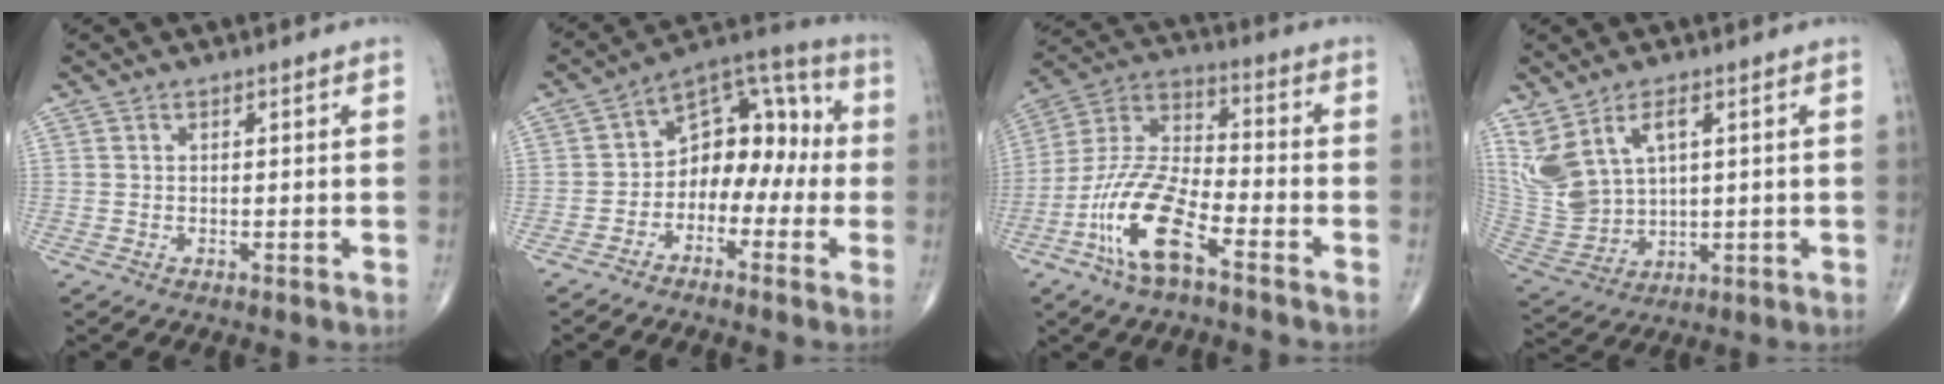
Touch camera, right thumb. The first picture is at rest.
{"total": 12.4, "force": [-2.2, 8.5, 8.8], "torque": [-0.086, 0.062, -0.052]}
{"total": 14.7, "force": [-7.5, 5.1, 11.5], "torque": [-0.241, 0.046, -0.150]}
{"total": 11.1, "force": [4.8, 6.1, 8.0], "torque": [-0.171, -0.015, 0.117]}